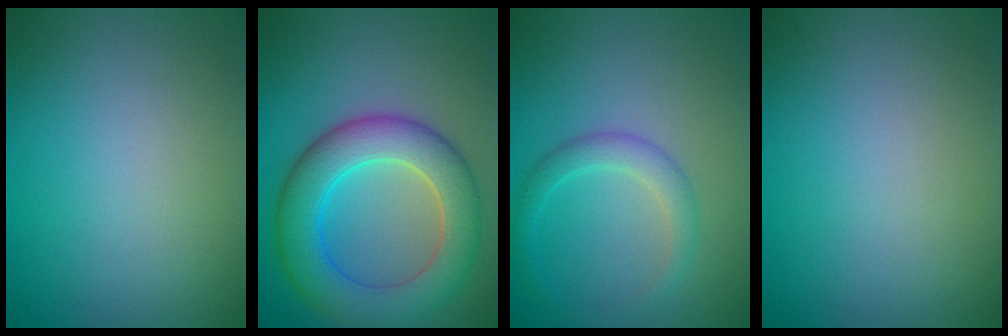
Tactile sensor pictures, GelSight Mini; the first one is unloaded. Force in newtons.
{"total": 7.9, "press": 7.9, "slide": 0.5}
{"total": 2.3, "press": 2.3, "slide": 0.2}
{"total": 0.0}